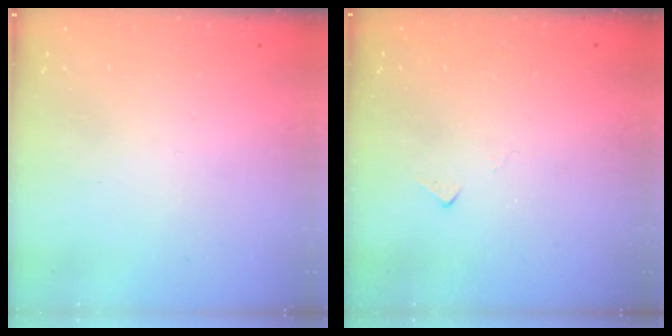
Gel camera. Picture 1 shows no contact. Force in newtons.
{"total": 5.4, "press": 5.4, "slide": 0.7}